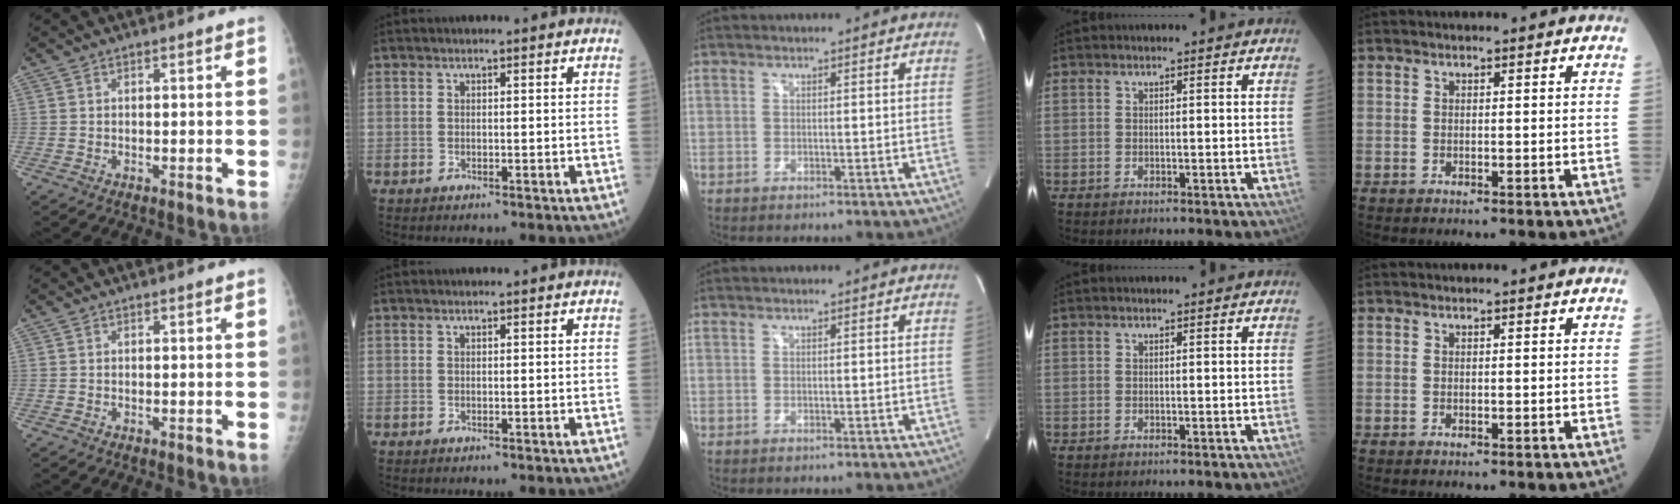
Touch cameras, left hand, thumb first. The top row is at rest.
{}